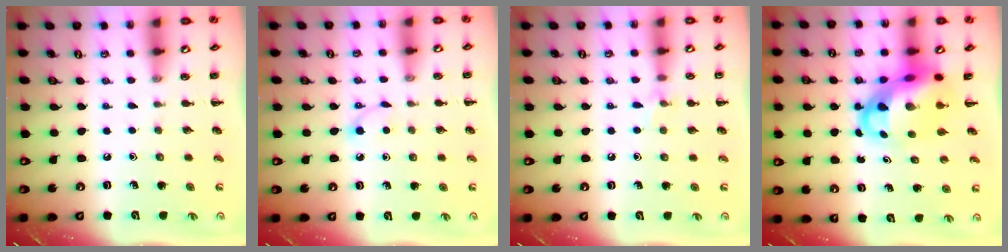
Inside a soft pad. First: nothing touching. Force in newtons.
{"total": 2.8, "press": 2.7, "slide": 0.9}
{"total": 5.1, "press": 4.9, "slide": 1.5}
{"total": 9.3, "press": 9.0, "slide": 2.4}